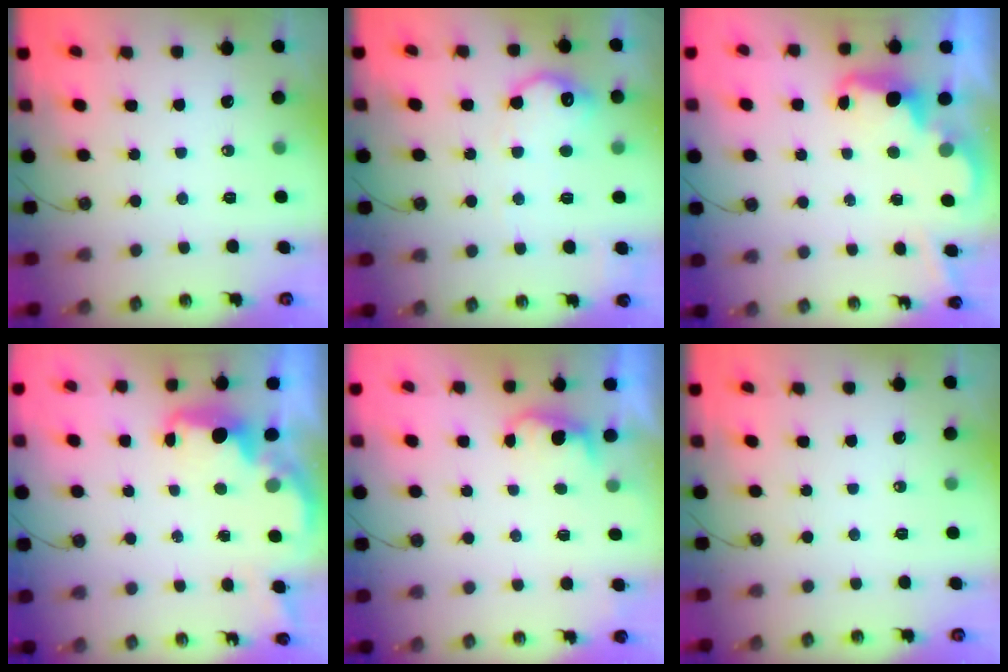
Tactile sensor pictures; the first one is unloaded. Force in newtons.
{"total": 13.1, "press": 13.1, "slide": 0.7}
{"total": 2.4, "press": 2.3, "slide": 0.5}
{"total": 2.7, "press": 2.6, "slide": 0.5}
{"total": 2.0, "press": 1.8, "slide": 0.8}
{"total": 0.0}